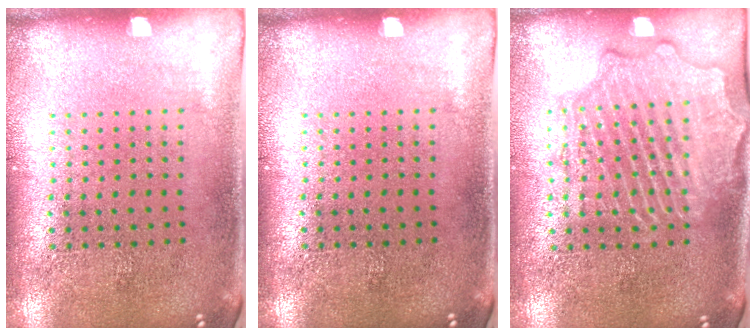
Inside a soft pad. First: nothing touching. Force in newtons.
{"total": 0.0}
{"total": 2.3, "press": 2.2, "slide": 0.5}